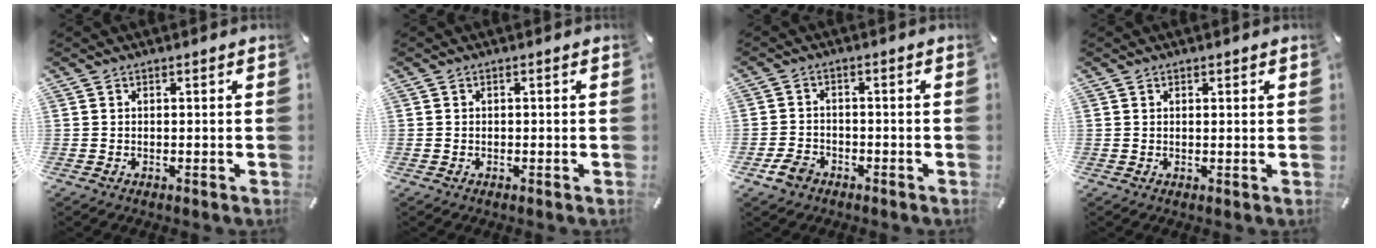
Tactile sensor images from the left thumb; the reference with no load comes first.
{"total": 0.0}
{"total": 4.2, "force": [-2.3, 3.2, 1.3], "torque": [-0.034, 0.008, -0.046]}
{"total": 0.8, "force": [0.7, 0.4, 0.3], "torque": [-0.006, 0.001, 0.012]}